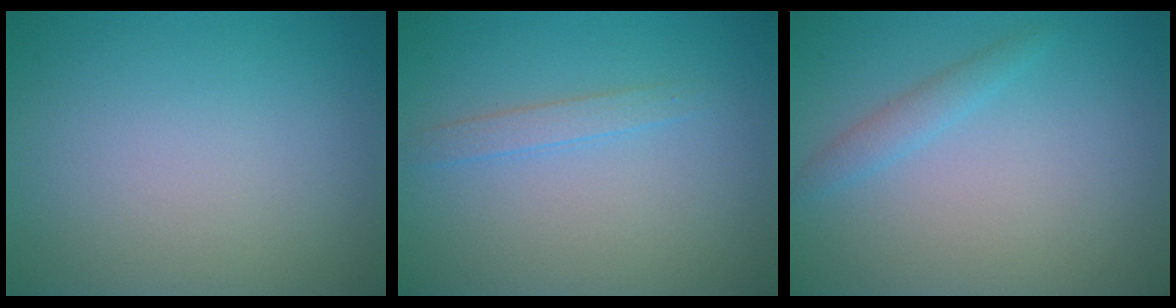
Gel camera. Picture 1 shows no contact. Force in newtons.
{"total": 1.3, "press": 1.3, "slide": 0.1}
{"total": 1.4, "press": 1.4, "slide": 0.1}